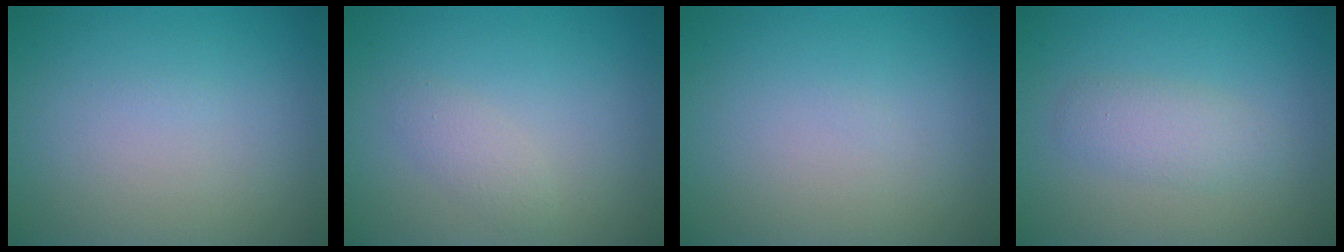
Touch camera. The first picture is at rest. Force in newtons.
{"total": 1.3, "press": 1.3, "slide": 0.1}
{"total": 0.0}
{"total": 2.2, "press": 2.2, "slide": 0.0}